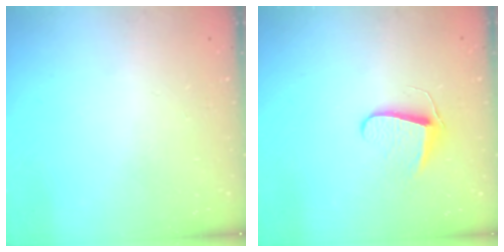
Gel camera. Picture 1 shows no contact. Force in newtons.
{"total": 7.3, "press": 7.2, "slide": 0.6}